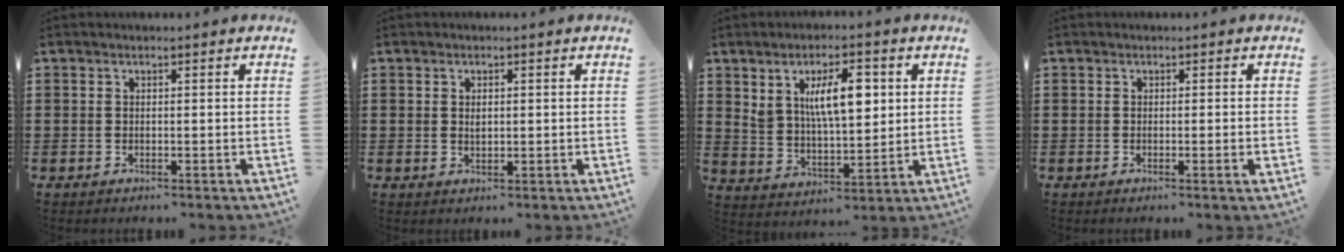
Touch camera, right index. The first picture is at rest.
{"total": 1.4, "force": [0.3, 0.6, 1.2], "torque": [-0.025, 0.003, 0.005]}
{"total": 9.1, "force": [3.1, 3.9, 7.6], "torque": [-0.142, 0.005, 0.052]}
{"total": 1.0, "force": [-0.3, -0.4, 0.8], "torque": [-0.013, -0.008, -0.005]}